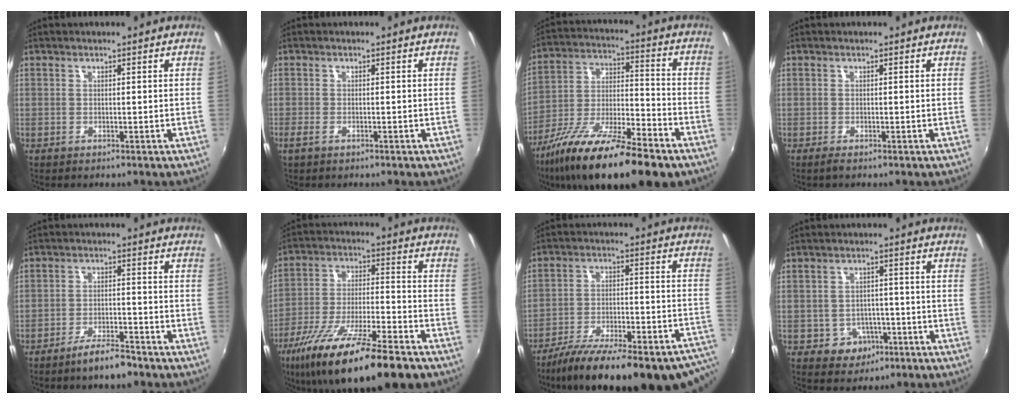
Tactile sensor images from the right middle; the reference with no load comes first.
{"total": 1.7, "force": [-1.3, 0.2, 1.0], "torque": [-0.019, -0.004, -0.020]}
{"total": 22.4, "force": [-14.7, 5.7, 15.9], "torque": [-0.290, -0.037, -0.250]}
{"total": 0.7, "force": [-0.5, 0.1, 0.5], "torque": [-0.011, -0.004, -0.012]}
{"total": 5.8, "force": [-4.7, 1.0, 3.2], "torque": [-0.072, 0.001, -0.077]}
{"total": 21.2, "force": [-14.7, 3.8, 14.7], "torque": [-0.273, -0.048, -0.249]}
{"total": 29.8, "force": [-23.4, 7.2, 17.0], "torque": [-0.260, -0.048, -0.322]}
{"total": 5.4, "force": [-2.4, 4.6, 1.5], "torque": [-0.041, 0.010, -0.020]}